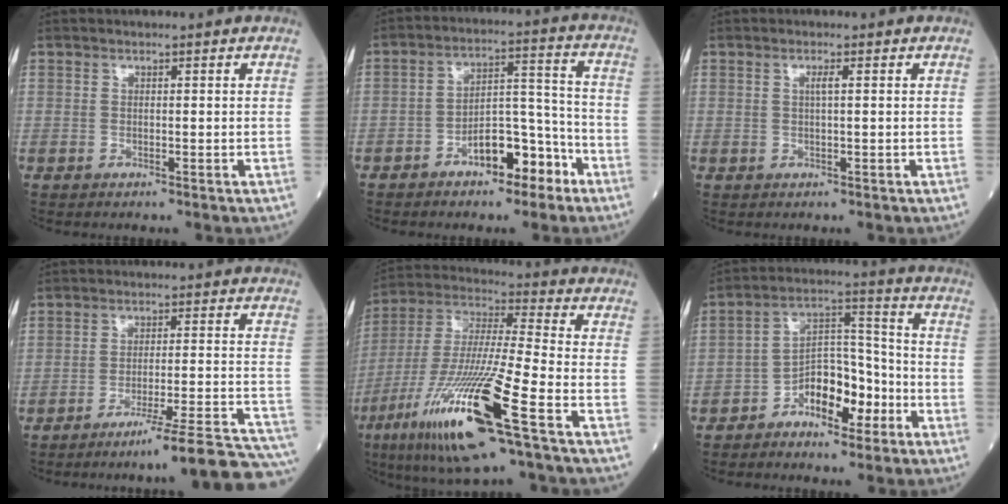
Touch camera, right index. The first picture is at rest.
{"total": 8.8, "force": [-5.3, 3.5, 6.1], "torque": [-0.097, 0.030, -0.084]}
{"total": 1.1, "force": [0.3, -0.1, 1.1], "torque": [-0.023, 0.002, 0.004]}
{"total": 18.4, "force": [-16.5, -1.4, 8.1], "torque": [-0.046, 0.009, -0.222]}
{"total": 21.2, "force": [-9.9, 1.1, 18.7], "torque": [-0.397, -0.048, -0.188]}
{"total": 9.2, "force": [-4.8, 4.4, 6.4], "torque": [-0.113, 0.033, -0.083]}